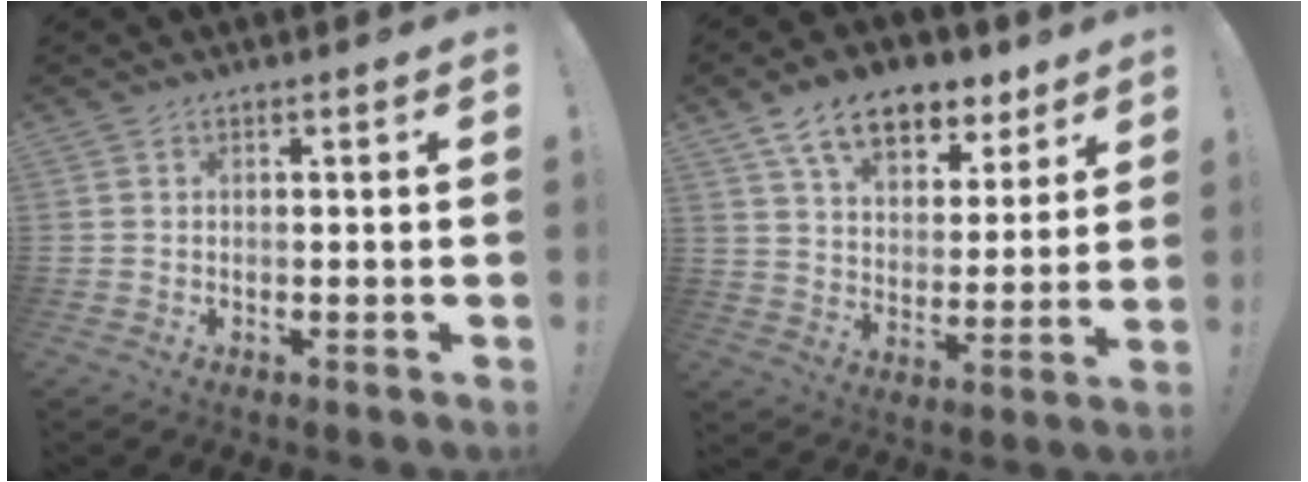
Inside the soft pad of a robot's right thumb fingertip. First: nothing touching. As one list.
[{"total": 14.5, "force": [9.4, 8.1, 7.4], "torque": [-0.119, -0.051, 0.171]}]